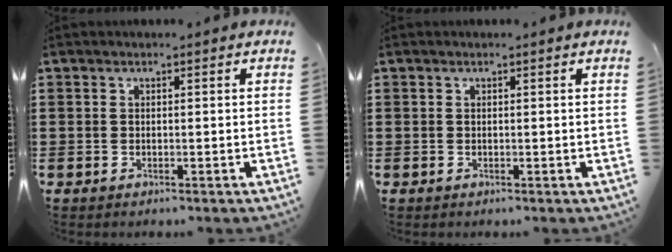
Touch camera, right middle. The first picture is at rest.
{"total": 0.0}